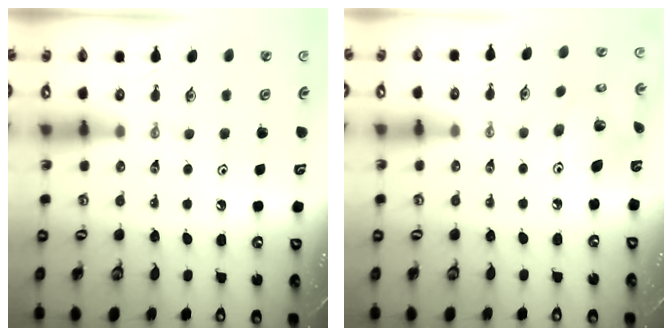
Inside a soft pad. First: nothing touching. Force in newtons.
{"total": 7.8, "press": 7.8, "slide": 0.1}